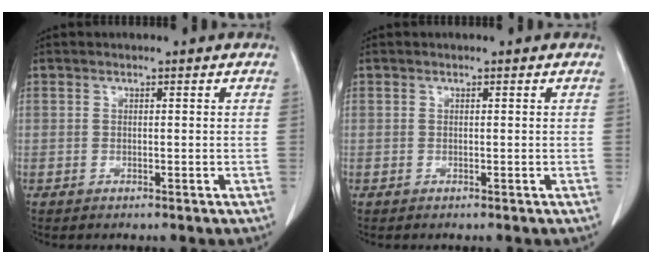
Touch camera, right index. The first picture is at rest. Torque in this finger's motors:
{"motor_torque": [0.00, 0.00, 0.00, 0.00]}